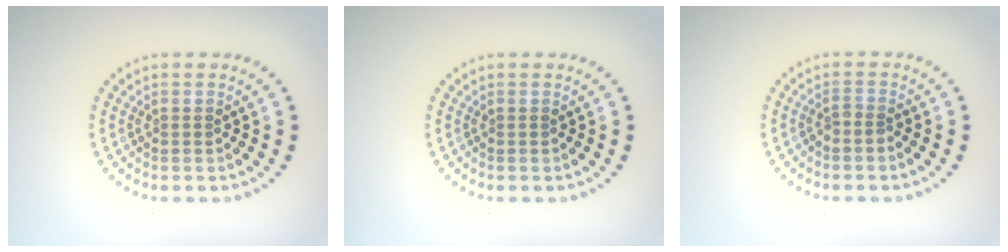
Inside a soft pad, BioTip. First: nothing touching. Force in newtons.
{"total": 0.0}
{"total": 1.0, "press": 0.5, "slide": 0.8}